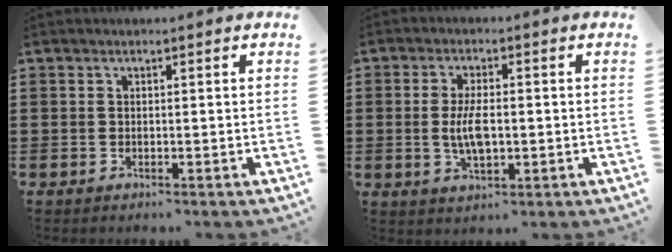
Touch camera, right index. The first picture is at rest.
{"total": 5.4, "force": [-0.4, 2.2, 5.0], "torque": [-0.104, -0.004, -0.011]}